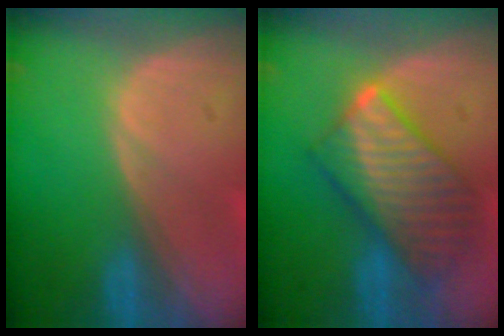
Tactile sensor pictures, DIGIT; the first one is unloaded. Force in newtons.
{"total": 10.0, "press": 9.9, "slide": 0.8}